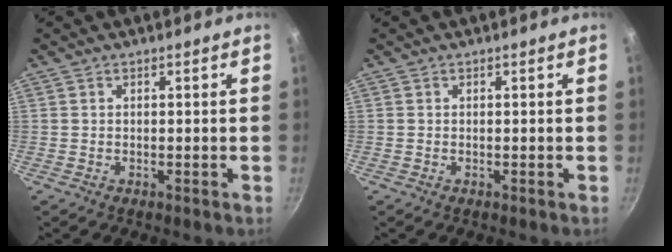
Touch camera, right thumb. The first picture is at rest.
{"total": 0.0}